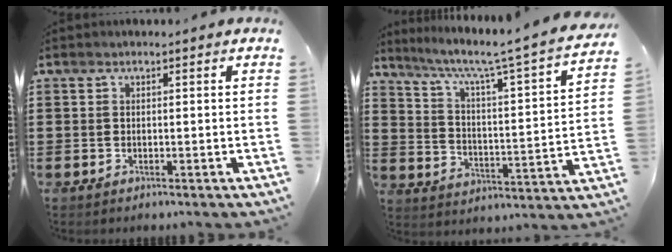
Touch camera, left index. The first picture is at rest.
{"total": 5.5, "force": [4.2, -0.4, 3.4], "torque": [-0.086, -0.044, 0.058]}